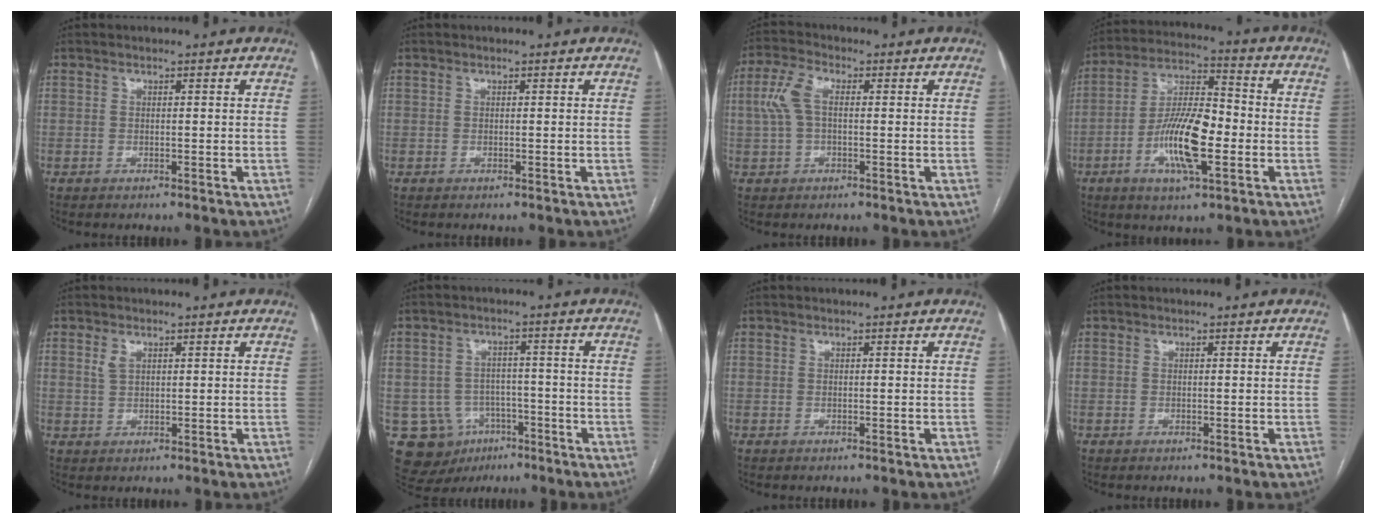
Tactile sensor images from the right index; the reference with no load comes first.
{"total": 0.0}
{"total": 5.2, "force": [0.5, 2.5, 4.5], "torque": [-0.120, 0.024, 0.009]}
{"total": 12.9, "force": [-3.4, 3.5, 11.9], "torque": [-0.232, 0.007, -0.061]}
{"total": 1.8, "force": [0.9, 1.1, 1.2], "torque": [-0.027, 0.004, 0.022]}
{"total": 11.4, "force": [-4.8, 9.7, 3.5], "torque": [-0.067, 0.022, -0.060]}
{"total": 0.0}
{"total": 0.0}